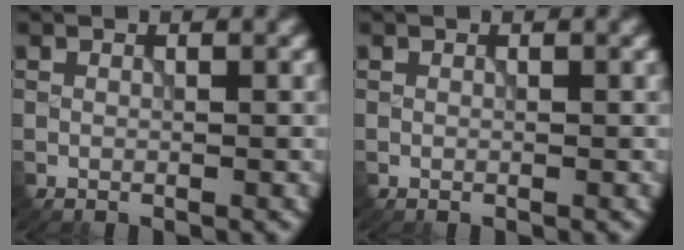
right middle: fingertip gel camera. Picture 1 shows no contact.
{"total": 0.0}